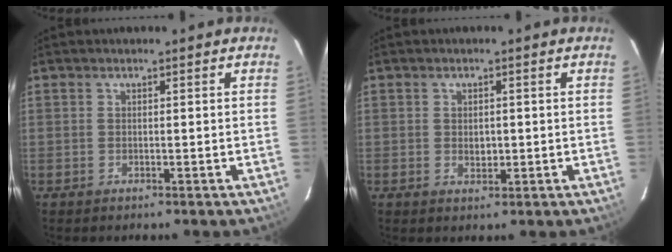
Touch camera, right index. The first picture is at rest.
{"total": 2.2, "force": [-0.1, 1.6, 1.5], "torque": [-0.024, 0.001, 0.000]}